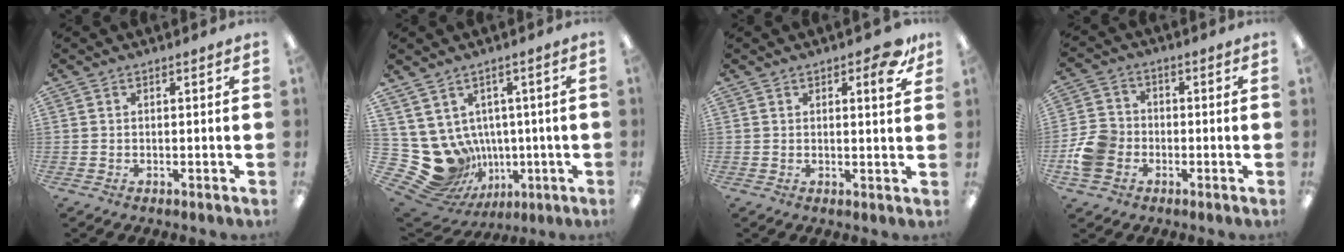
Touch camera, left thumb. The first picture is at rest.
{"total": 13.9, "force": [-2.1, 12.7, 5.4], "torque": [-0.140, -0.016, -0.011]}
{"total": 4.8, "force": [2.8, 1.7, 3.5], "torque": [-0.036, -0.010, 0.040]}
{"total": 8.6, "force": [-2.2, 7.3, 4.0], "torque": [-0.088, 0.021, -0.039]}